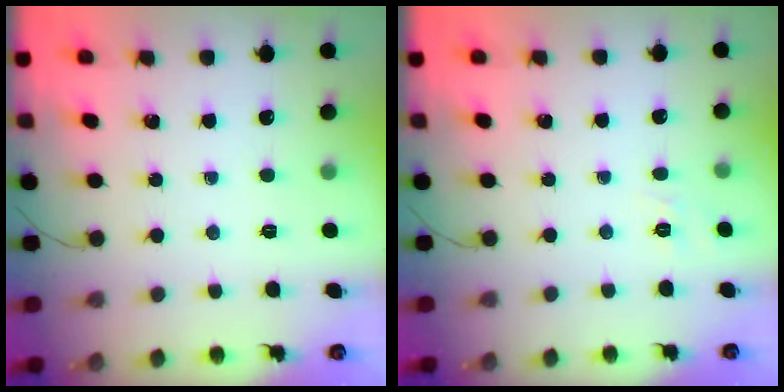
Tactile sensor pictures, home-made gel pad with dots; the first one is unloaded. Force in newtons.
{"total": 1.9, "press": 1.3, "slide": 1.4}